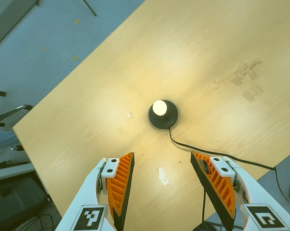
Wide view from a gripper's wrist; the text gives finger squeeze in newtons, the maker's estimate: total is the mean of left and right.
{"total": 0.0}